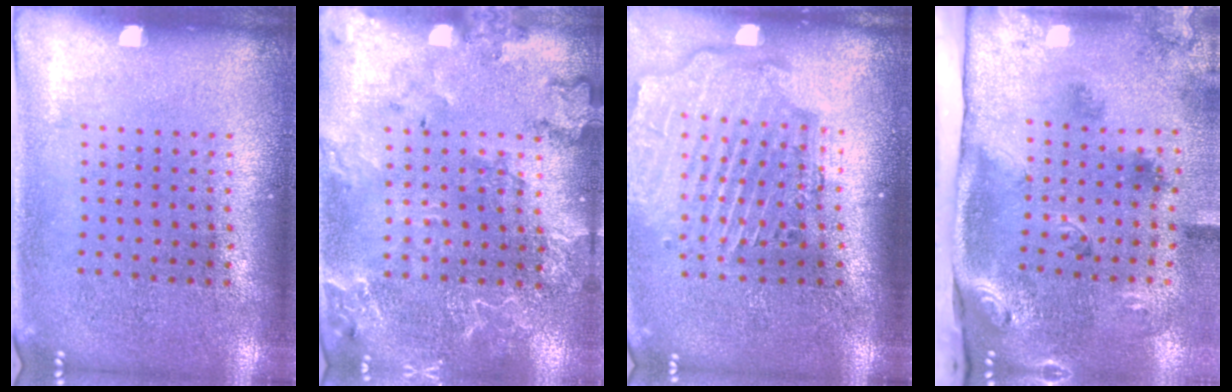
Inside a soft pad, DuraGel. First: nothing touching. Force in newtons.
{"total": 2.2, "press": 2.1, "slide": 0.5}
{"total": 2.7, "press": 2.2, "slide": 1.5}
{"total": 3.4, "press": 2.1, "slide": 2.7}